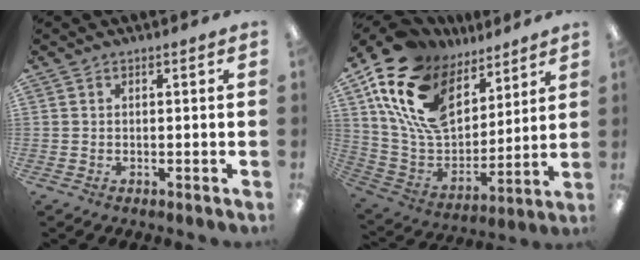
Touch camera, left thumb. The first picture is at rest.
{"total": 20.4, "force": [10.9, 12.6, 11.8], "torque": [-0.247, -0.055, 0.198]}